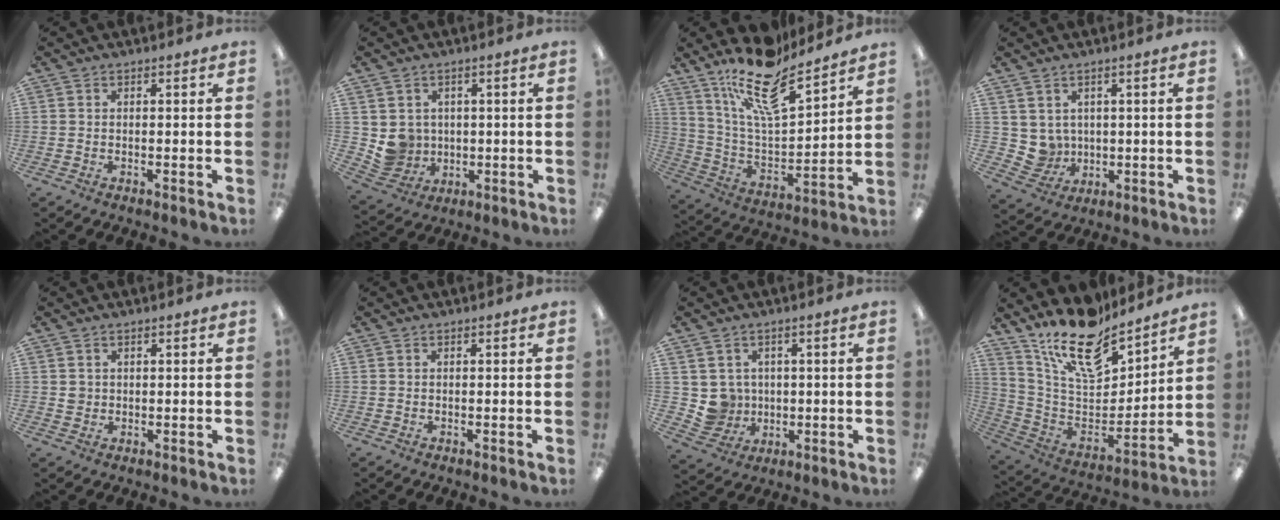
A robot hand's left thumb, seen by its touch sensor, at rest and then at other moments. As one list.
[{"total": 5.4, "force": [1.6, 5.1, 0.3], "torque": [-0.026, -0.006, 0.035]}, {"total": 17.8, "force": [13.6, 5.3, 10.2], "torque": [-0.192, -0.088, 0.236]}, {"total": 4.8, "force": [2.6, 4.0, 0.3], "torque": [-0.023, -0.015, 0.052]}, {"total": 1.6, "force": [0.7, 1.4, 0.3], "torque": [-0.009, 0.003, 0.013]}, {"total": 0.0}, {"total": 5.8, "force": [1.6, 5.5, 0.2], "torque": [-0.027, -0.006, 0.038]}, {"total": 18.6, "force": [14.7, 7.4, 8.7], "torque": [-0.165, -0.101, 0.260]}]